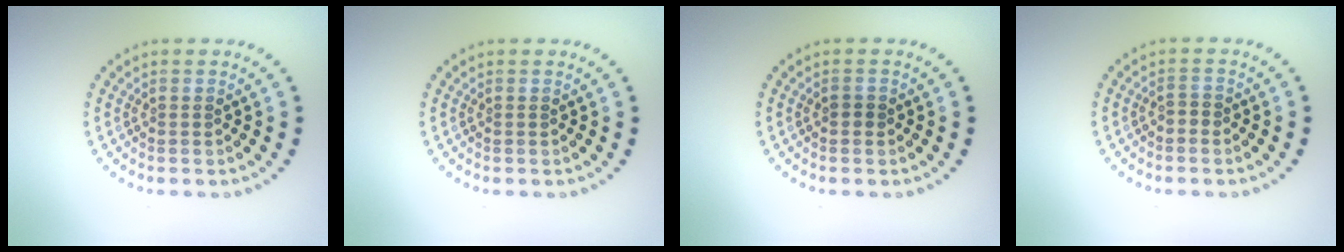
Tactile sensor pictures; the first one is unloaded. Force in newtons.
{"total": 0.0}
{"total": 0.7, "press": 0.7, "slide": 0.1}
{"total": 0.9, "press": 0.8, "slide": 0.5}